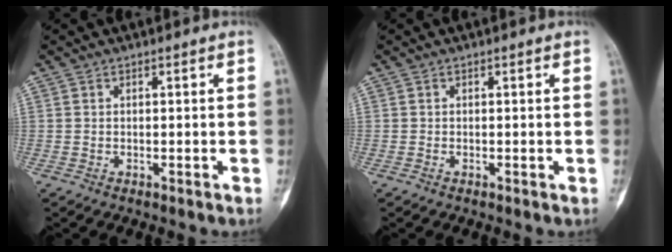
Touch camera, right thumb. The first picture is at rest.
{"total": 0.0}